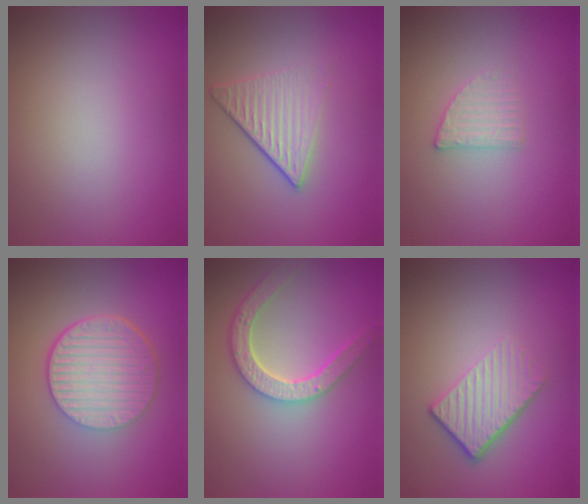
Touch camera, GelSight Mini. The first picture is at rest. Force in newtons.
{"total": 4.7, "press": 3.0, "slide": 3.6}
{"total": 1.9, "press": 1.9, "slide": 0.4}
{"total": 6.6, "press": 4.6, "slide": 4.8}
{"total": 4.6, "press": 3.7, "slide": 2.8}
{"total": 4.1, "press": 2.8, "slide": 3.0}